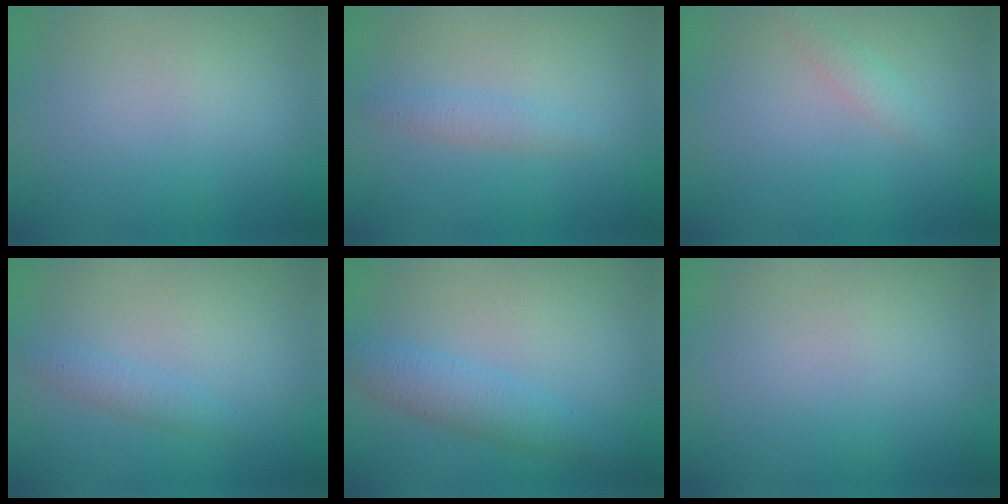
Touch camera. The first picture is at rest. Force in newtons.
{"total": 1.4, "press": 1.4, "slide": 0.0}
{"total": 1.2, "press": 1.2, "slide": 0.1}
{"total": 1.3, "press": 1.3, "slide": 0.1}
{"total": 2.9, "press": 2.9, "slide": 0.1}
{"total": 0.0}